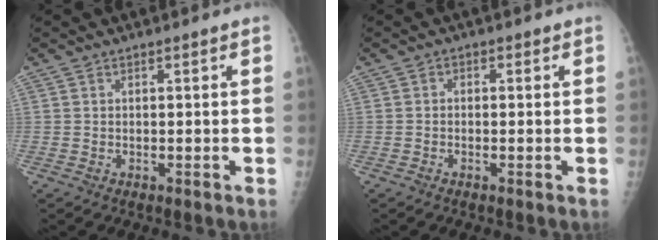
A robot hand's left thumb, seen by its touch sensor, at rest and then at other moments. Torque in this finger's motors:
{"motor_torque": [-0.21, 0.00, -0.15, -0.08, -0.02]}